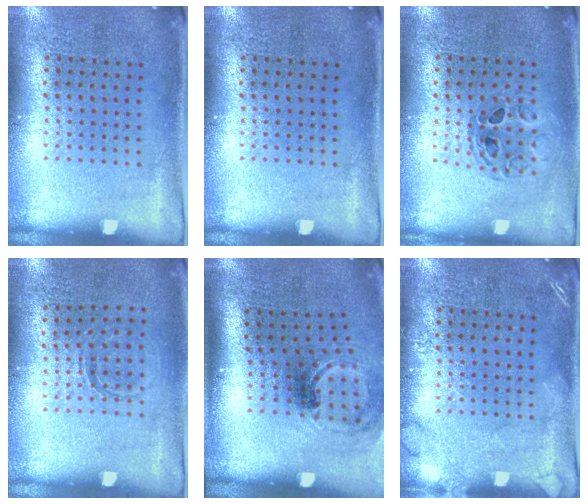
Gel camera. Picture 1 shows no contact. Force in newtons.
{"total": 0.0}
{"total": 0.8, "press": 0.8, "slide": 0.1}
{"total": 0.9, "press": 0.9, "slide": 0.2}
{"total": 1.5, "press": 1.1, "slide": 0.9}
{"total": 1.7, "press": 1.6, "slide": 0.3}